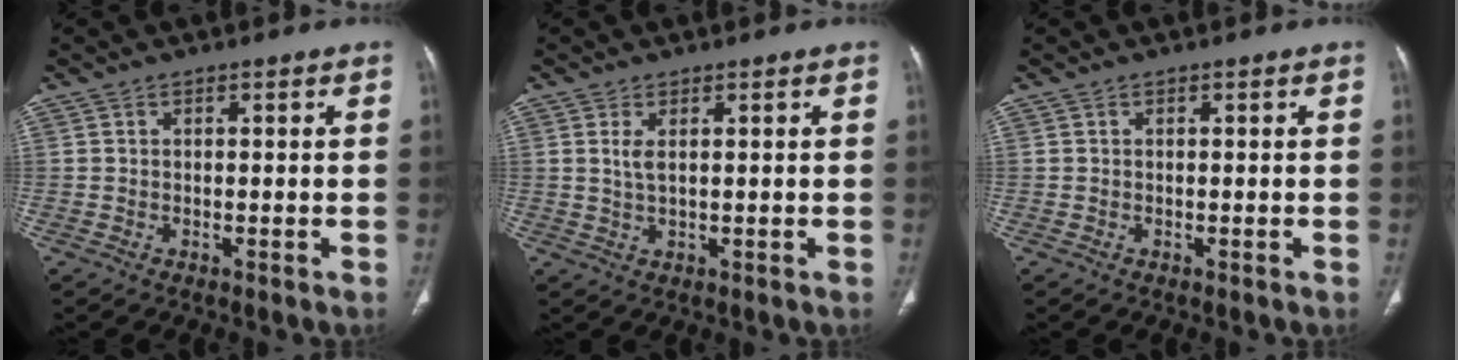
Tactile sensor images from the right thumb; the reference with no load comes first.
{"total": 2.4, "force": [0.7, 0.9, 2.1], "torque": [-0.047, -0.004, 0.021]}
{"total": 0.0}